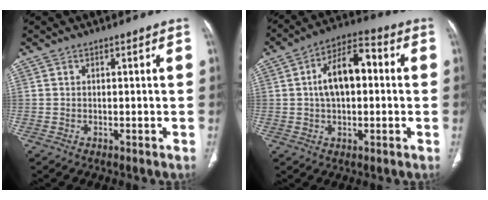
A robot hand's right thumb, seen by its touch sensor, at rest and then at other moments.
{"total": 12.0, "force": [1.2, 6.7, 9.8], "torque": [-0.157, 0.031, 0.011]}